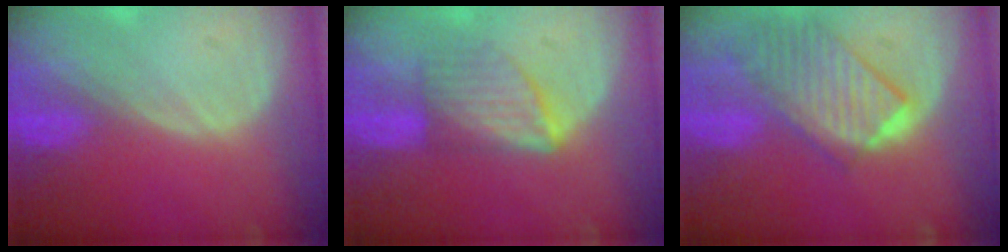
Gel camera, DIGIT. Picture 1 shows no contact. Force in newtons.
{"total": 5.9, "press": 5.7, "slide": 1.5}
{"total": 9.8, "press": 8.6, "slide": 4.7}